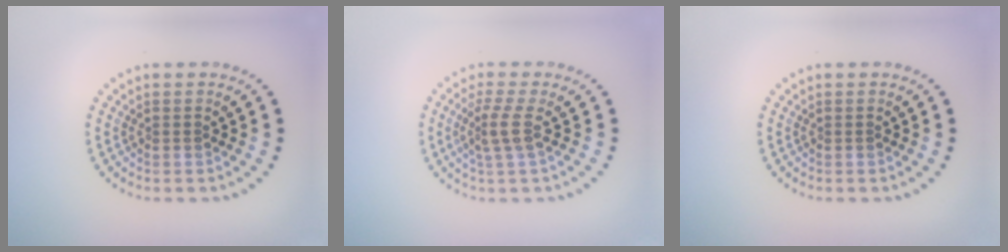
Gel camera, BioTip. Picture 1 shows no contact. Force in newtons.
{"total": 2.3, "press": 1.6, "slide": 1.7}
{"total": 0.0}